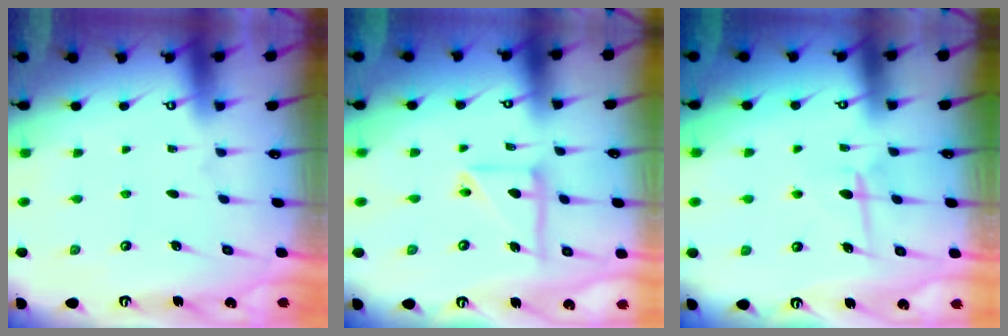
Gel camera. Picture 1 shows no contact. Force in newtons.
{"total": 9.1, "press": 9.1, "slide": 0.8}
{"total": 7.0, "press": 6.9, "slide": 0.8}